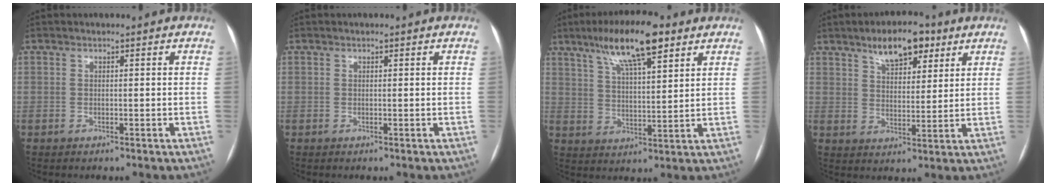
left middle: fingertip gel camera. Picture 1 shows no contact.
{"total": 0.0}
{"total": 12.0, "force": [7.6, 2.4, 9.0], "torque": [-0.161, 0.015, 0.131]}
{"total": 8.4, "force": [5.4, 3.5, 5.4], "torque": [-0.085, 0.012, 0.090]}